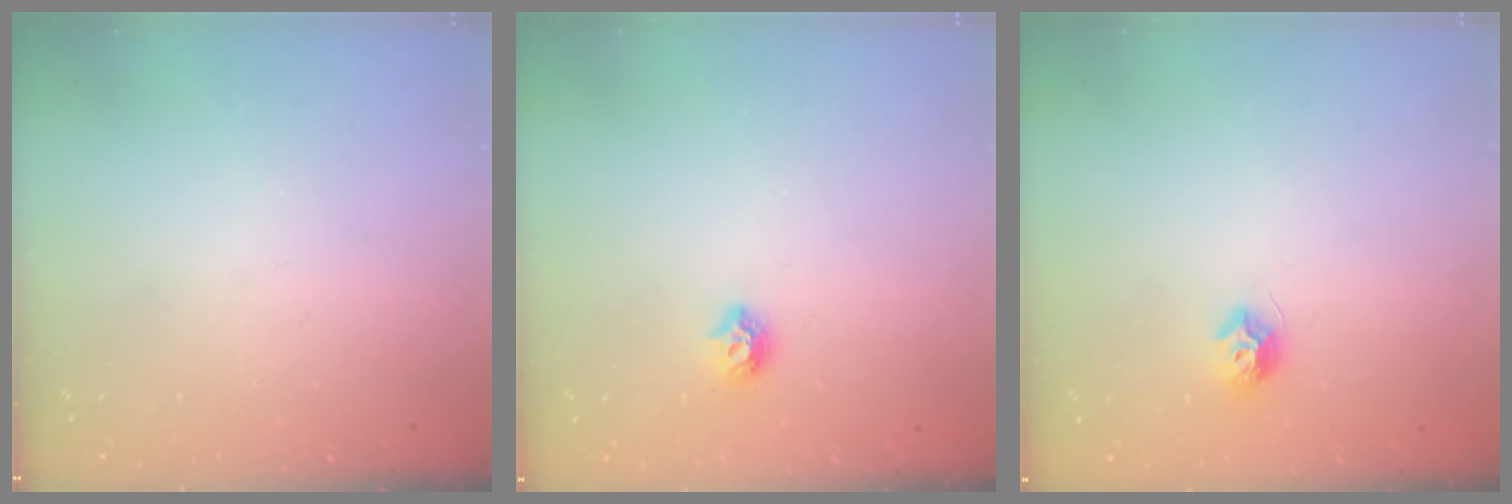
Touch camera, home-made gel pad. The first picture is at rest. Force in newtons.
{"total": 6.6, "press": 6.6, "slide": 0.9}
{"total": 7.6, "press": 7.6, "slide": 0.2}